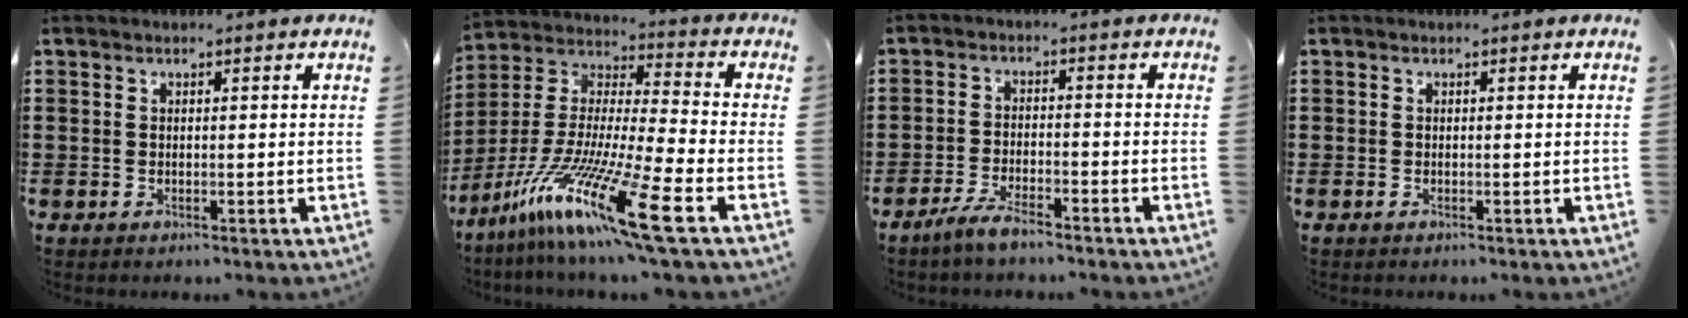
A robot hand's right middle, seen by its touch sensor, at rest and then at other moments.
{"total": 16.6, "force": [-11.2, 0.3, 12.3], "torque": [-0.263, -0.008, -0.214]}
{"total": 4.0, "force": [-3.3, 0.5, 2.1], "torque": [-0.047, -0.001, -0.066]}
{"total": 0.0}